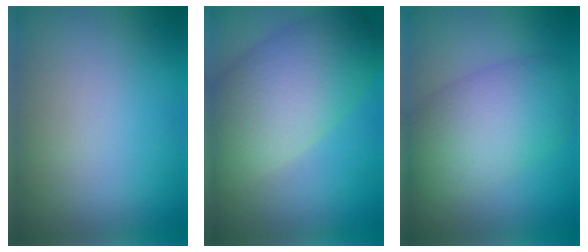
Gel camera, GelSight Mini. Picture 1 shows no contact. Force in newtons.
{"total": 9.0, "press": 9.0, "slide": 0.5}
{"total": 7.2, "press": 7.2, "slide": 0.4}